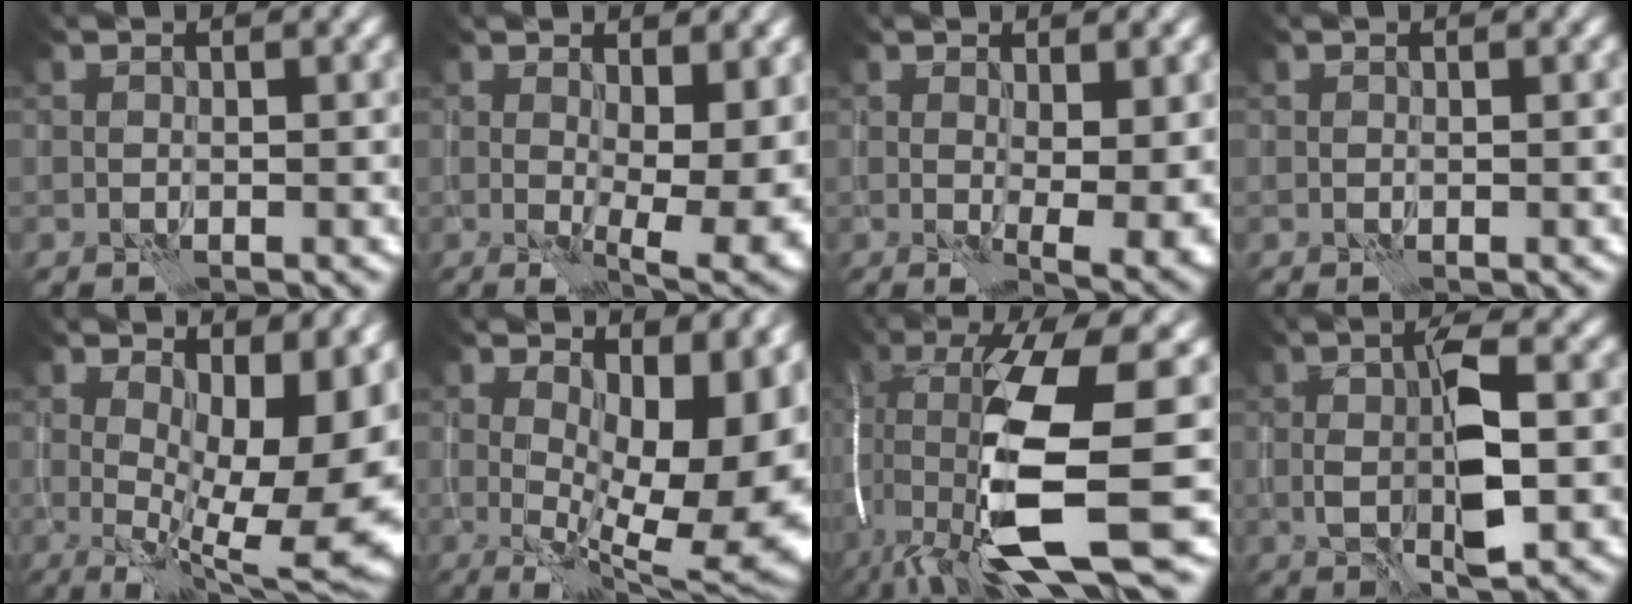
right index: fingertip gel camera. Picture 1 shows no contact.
{"total": 7.5, "force": [-0.3, 2.7, 6.9], "torque": [-0.102, -0.018, 0.003]}
{"total": 5.5, "force": [-0.4, 1.6, 5.3], "torque": [-0.074, -0.018, 0.002]}
{"total": 0.0}
{"total": 13.5, "force": [1.5, 5.3, 12.3], "torque": [-0.151, -0.009, 0.043]}
{"total": 13.7, "force": [2.0, 5.7, 12.3], "torque": [-0.148, -0.010, 0.047]}
{"total": 13.8, "force": [-3.6, 3.0, 13.0], "torque": [-0.254, -0.011, -0.055]}
{"total": 5.8, "force": [0.0, 1.9, 5.5], "torque": [-0.108, -0.002, 0.001]}